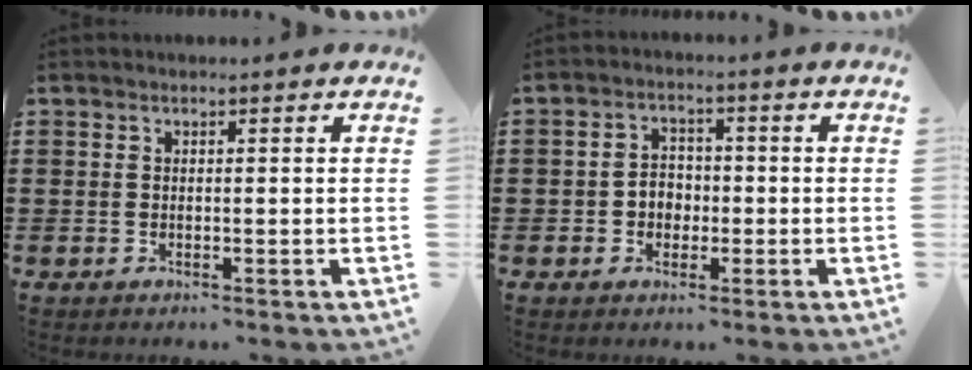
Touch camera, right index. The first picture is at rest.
{"total": 2.9, "force": [-1.0, 2.4, 1.4], "torque": [-0.032, 0.006, -0.022]}